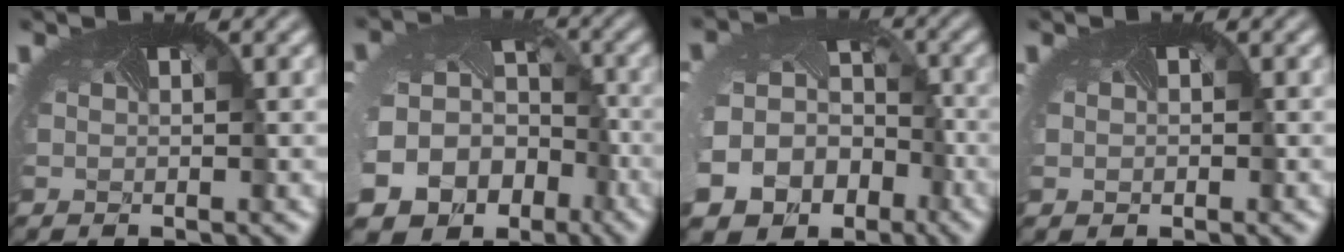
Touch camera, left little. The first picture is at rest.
{"total": 21.4, "force": [-8.7, 17.6, 8.5], "torque": [-0.179, -0.077, -0.131]}
{"total": 19.4, "force": [-7.9, 16.0, 7.7], "torque": [-0.183, -0.076, -0.111]}
{"total": 1.1, "force": [0.1, 1.0, 0.3], "torque": [0.000, 0.002, -0.001]}